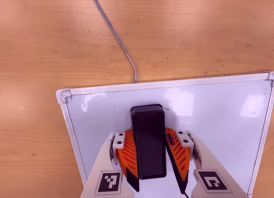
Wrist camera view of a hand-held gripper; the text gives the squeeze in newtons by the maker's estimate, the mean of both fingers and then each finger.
{"total": 16.1, "left": 18.2, "right": 14.1}